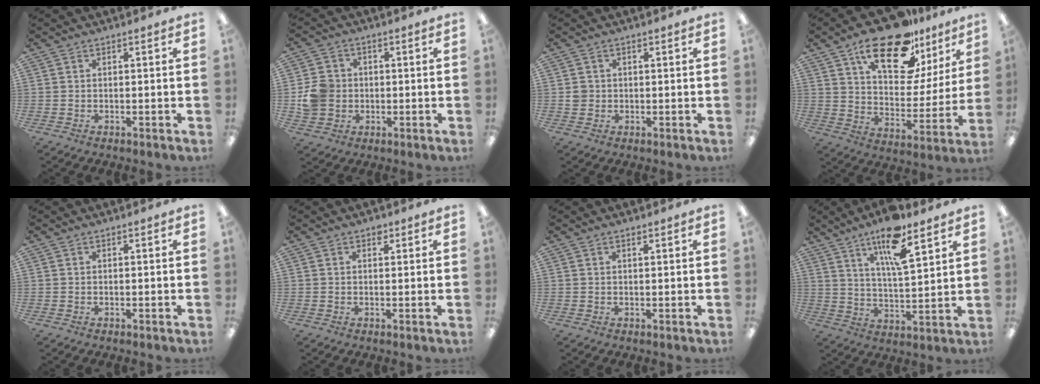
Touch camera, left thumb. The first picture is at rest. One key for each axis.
{"total": 7.2, "fx": -0.2, "fy": 6.6, "fz": 2.8, "tx": -0.051, "ty": 0.016, "tz": -0.001}
{"total": 2.0, "fx": 0.1, "fy": 2.0, "fz": 0.5, "tx": -0.003, "ty": 0.002, "tz": -0.003}
{"total": 21.2, "fx": 14.4, "fy": 9.4, "fz": 12.5, "tx": -0.195, "ty": -0.082, "tz": 0.243}
{"total": 0.0}
{"total": 1.3, "fx": 0.8, "fy": 0.9, "fz": 0.5, "tx": -0.003, "ty": -0.001, "tz": 0.013}
{"total": 0.7, "fx": 0.5, "fy": 0.2, "fz": 0.4, "tx": -0.010, "ty": 0.001, "tz": 0.010}
{"total": 13.1, "fx": 9.0, "fy": 3.4, "fz": 8.9, "tx": -0.154, "ty": -0.045, "tz": 0.150}